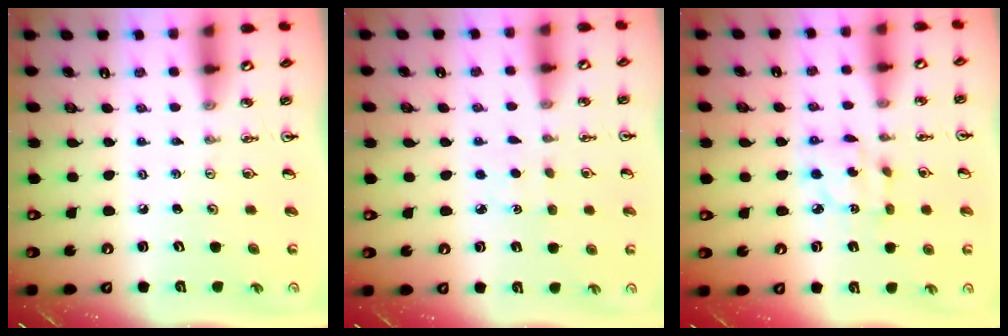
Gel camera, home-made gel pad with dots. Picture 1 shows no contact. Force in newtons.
{"total": 1.5, "press": 1.5, "slide": 0.2}
{"total": 5.3, "press": 5.3, "slide": 0.2}